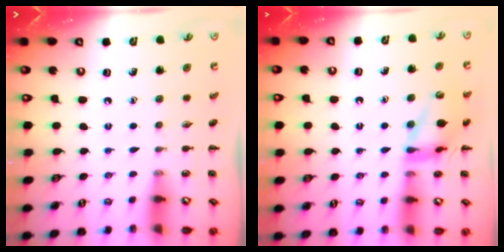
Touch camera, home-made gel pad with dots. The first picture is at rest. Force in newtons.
{"total": 14.7, "press": 14.6, "slide": 1.4}